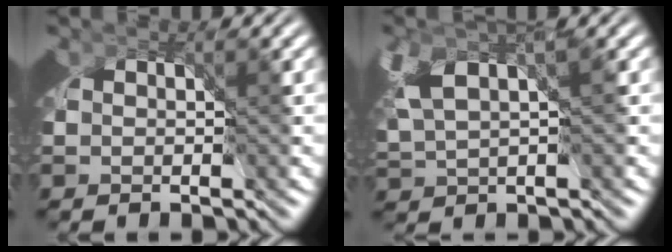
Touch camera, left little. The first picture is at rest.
{"total": 2.7, "force": [-0.2, 1.2, 2.5], "torque": [-0.049, 0.004, 0.001]}